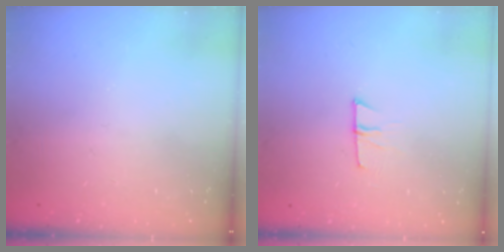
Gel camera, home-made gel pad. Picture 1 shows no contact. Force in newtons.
{"total": 6.0, "press": 5.9, "slide": 1.0}